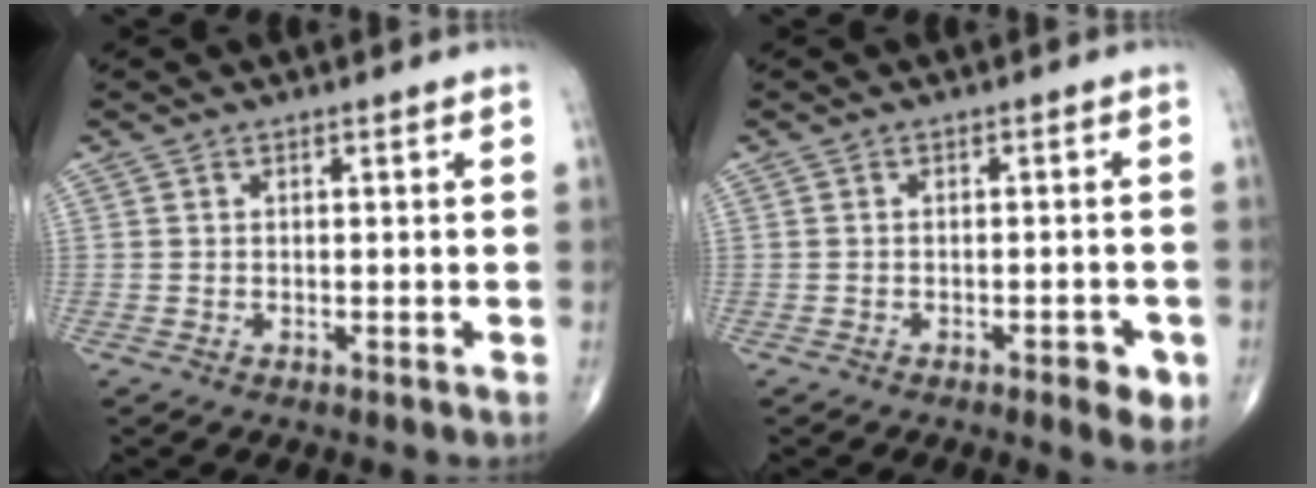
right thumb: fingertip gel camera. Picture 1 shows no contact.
{"total": 4.2, "force": [-2.0, 1.4, 3.4], "torque": [-0.031, 0.003, -0.023]}